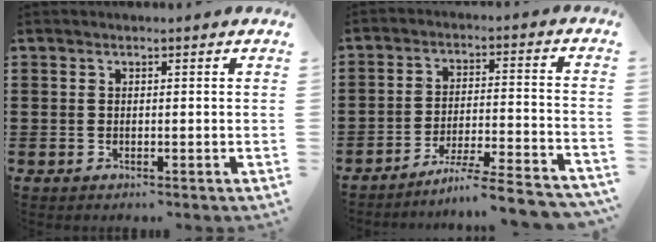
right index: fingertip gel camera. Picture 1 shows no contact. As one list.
[{"total": 6.4, "force": [-5.8, -0.5, 2.8], "torque": [-0.049, -0.011, -0.114]}]